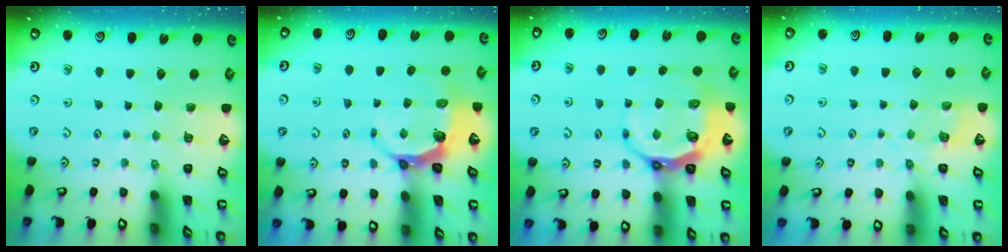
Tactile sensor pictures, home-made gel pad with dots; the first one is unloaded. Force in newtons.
{"total": 6.8, "press": 5.7, "slide": 3.8}
{"total": 10.3, "press": 9.6, "slide": 3.9}
{"total": 2.3, "press": 1.7, "slide": 1.6}